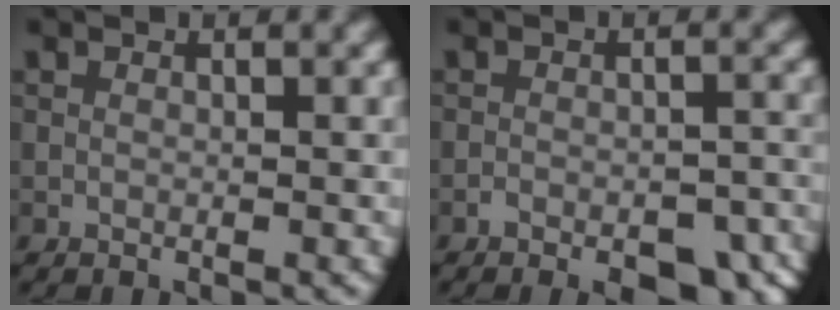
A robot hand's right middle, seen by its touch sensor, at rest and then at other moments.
{"total": 7.5, "force": [-5.7, 3.2, 3.7], "torque": [-0.035, 0.006, -0.071]}